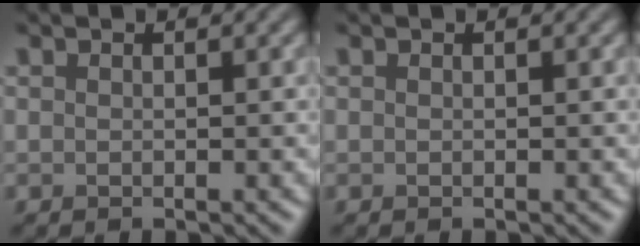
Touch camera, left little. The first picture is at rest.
{"total": 0.0}